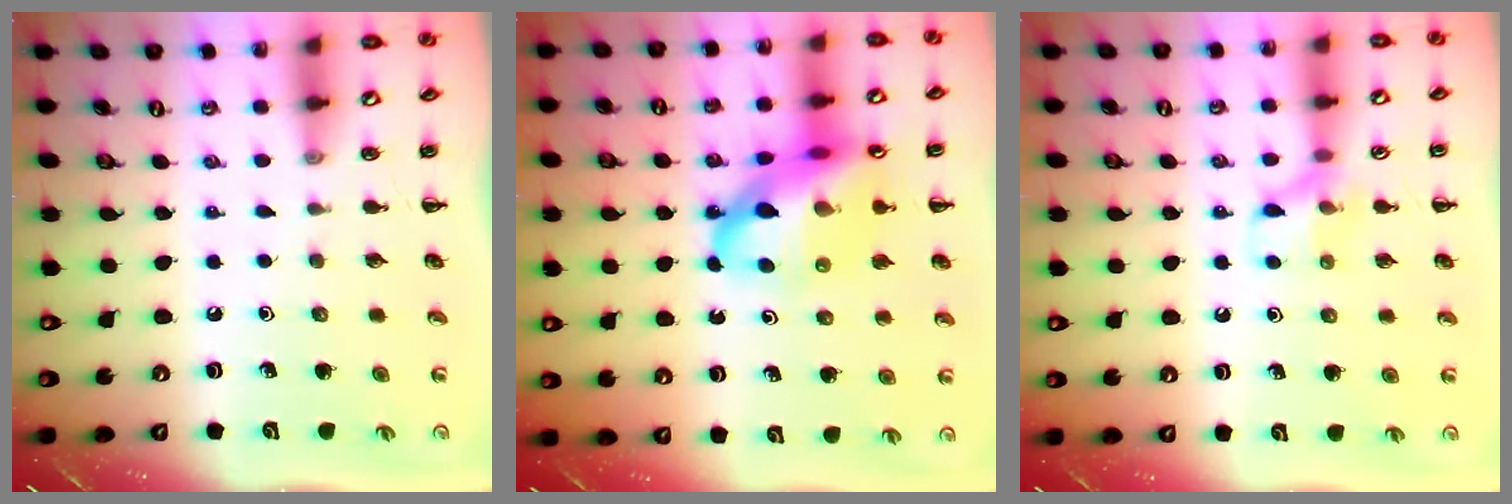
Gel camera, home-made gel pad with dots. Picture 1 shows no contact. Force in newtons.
{"total": 20.5, "press": 20.0, "slide": 4.3}
{"total": 8.4, "press": 8.4, "slide": 0.6}